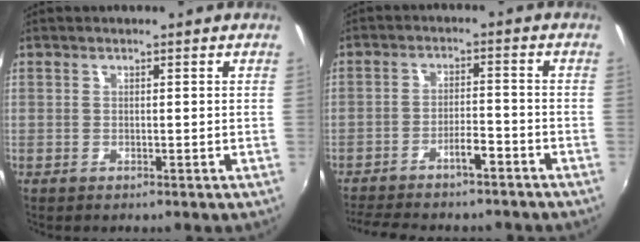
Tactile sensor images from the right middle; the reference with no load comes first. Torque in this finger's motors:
{"motor_torque": [1.08, -1.06, 0.16, 0.08]}